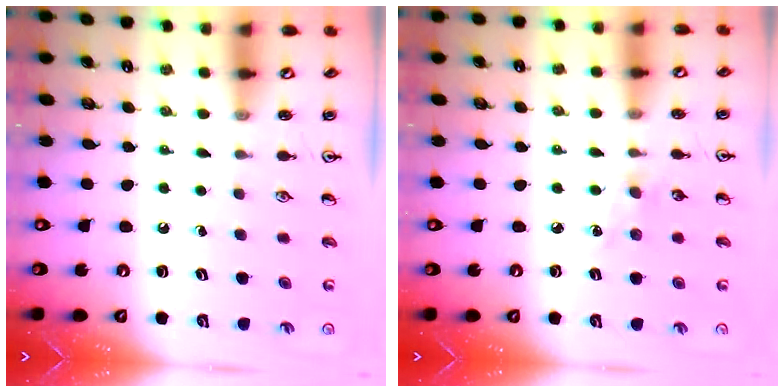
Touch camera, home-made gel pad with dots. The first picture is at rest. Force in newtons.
{"total": 3.3, "press": 3.3, "slide": 0.5}